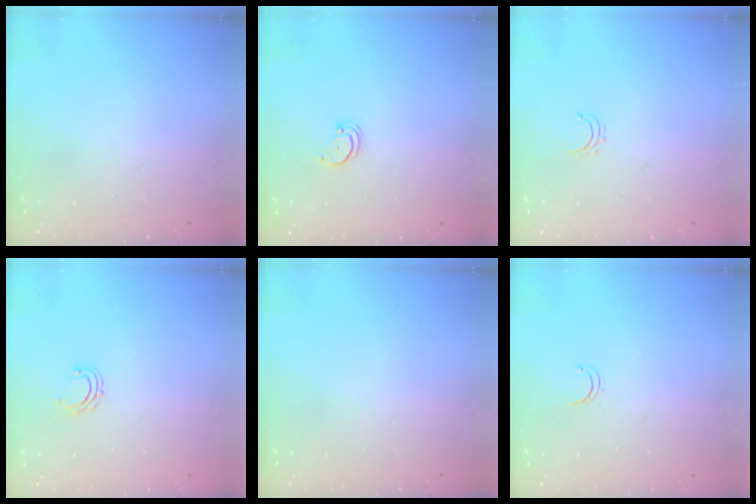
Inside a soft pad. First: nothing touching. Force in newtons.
{"total": 2.5, "press": 2.5, "slide": 0.3}
{"total": 3.7, "press": 3.7, "slide": 0.3}
{"total": 5.3, "press": 5.2, "slide": 1.1}
{"total": 0.0}
{"total": 3.5, "press": 3.4, "slide": 0.4}